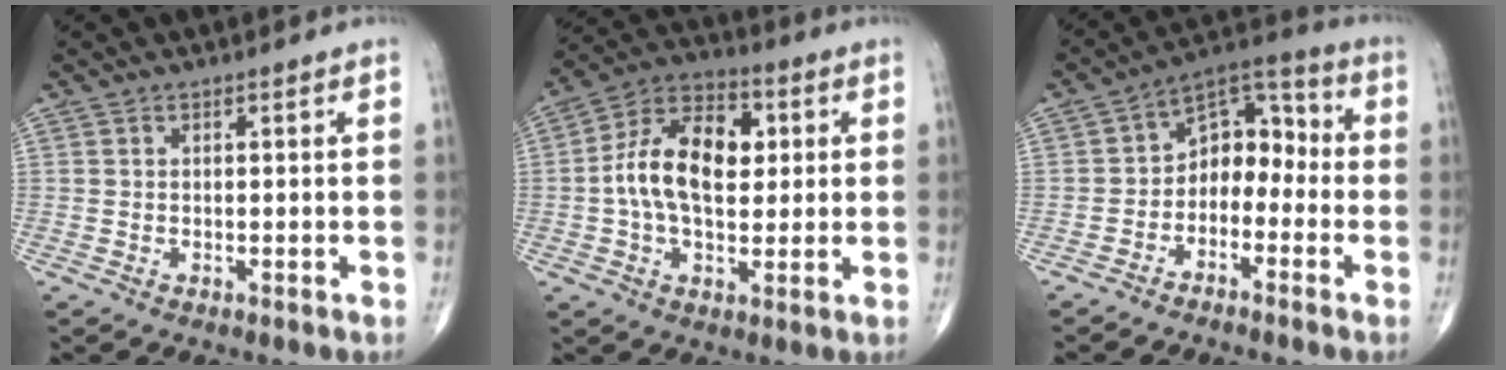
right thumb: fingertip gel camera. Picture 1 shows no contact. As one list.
[{"total": 14.9, "force": [1.4, 9.1, 11.8], "torque": [-0.187, 0.023, 0.013]}, {"total": 9.6, "force": [-2.5, 6.8, 6.3], "torque": [-0.062, 0.059, -0.059]}]